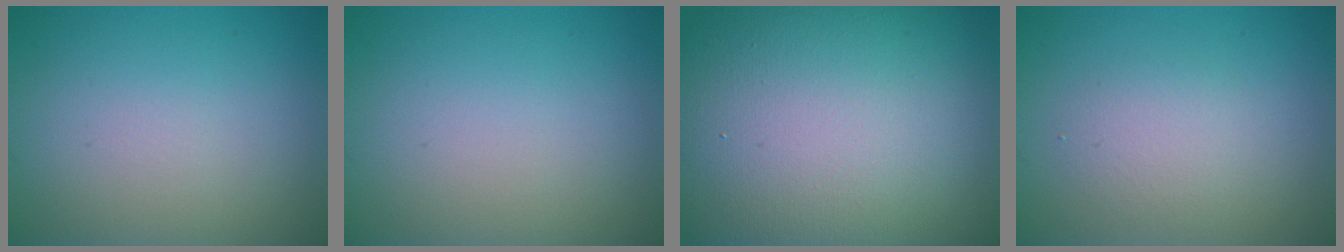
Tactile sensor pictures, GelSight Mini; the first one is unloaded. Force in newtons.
{"total": 0.0}
{"total": 22.8, "press": 22.7, "slide": 1.1}
{"total": 2.2, "press": 2.2, "slide": 0.1}